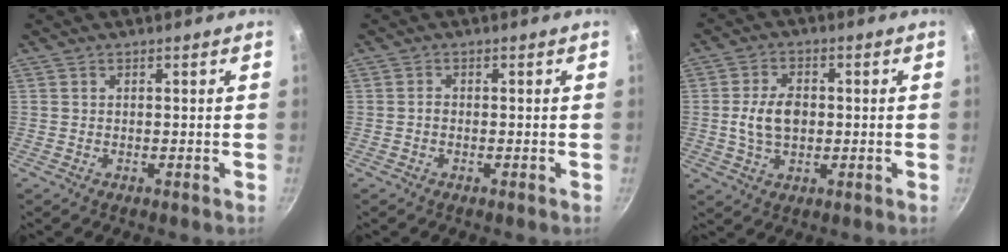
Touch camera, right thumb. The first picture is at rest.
{"total": 0.7, "force": [-0.2, 0.6, 0.4], "torque": [-0.005, 0.004, -0.006]}
{"total": 7.5, "force": [-0.1, 4.9, 5.7], "torque": [-0.096, 0.008, -0.004]}